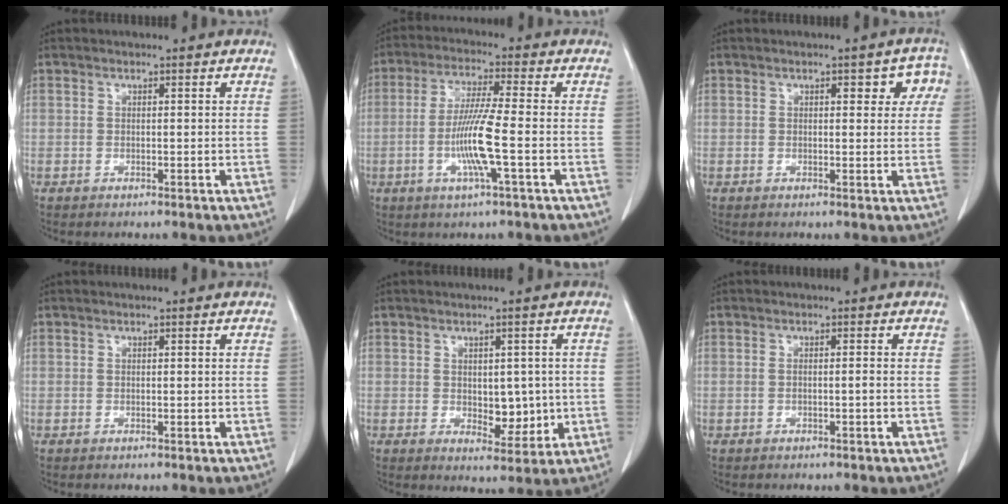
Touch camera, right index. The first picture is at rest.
{"total": 8.7, "force": [-2.0, -0.4, 8.5], "torque": [-0.164, -0.008, -0.040]}
{"total": 4.9, "force": [1.7, 2.3, 4.0], "torque": [-0.029, 0.016, 0.015]}
{"total": 0.0}
{"total": 5.1, "force": [-0.2, 2.9, 4.2], "torque": [-0.049, -0.004, 0.010]}
{"total": 0.6, "force": [-0.1, -0.1, 0.6], "torque": [-0.007, 0.002, 0.001]}